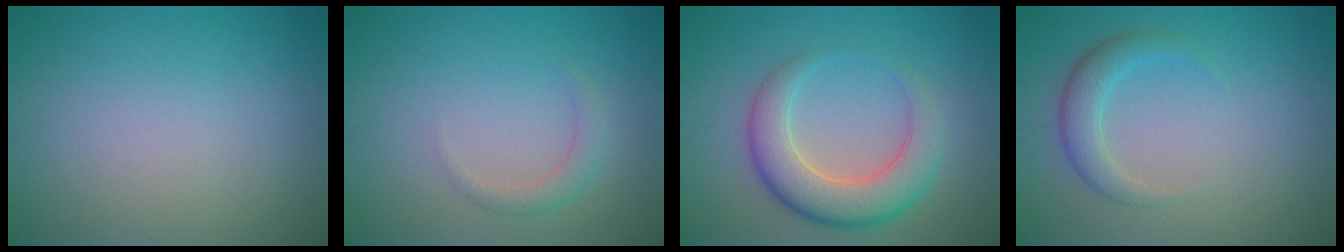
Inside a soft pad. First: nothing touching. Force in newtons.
{"total": 1.6, "press": 1.6, "slide": 0.1}
{"total": 6.3, "press": 6.2, "slide": 0.3}
{"total": 2.5, "press": 2.5, "slide": 0.0}